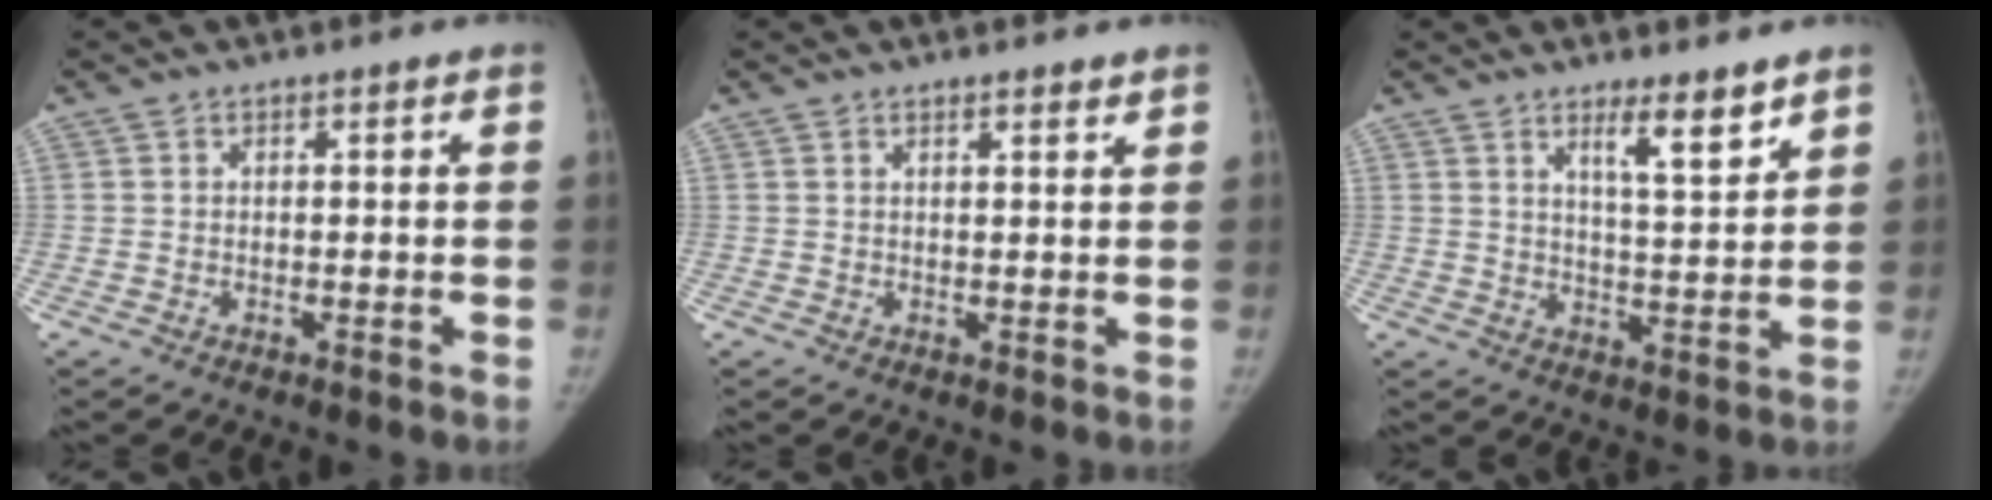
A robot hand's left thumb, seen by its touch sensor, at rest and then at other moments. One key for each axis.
{"total": 1.8, "fx": 1.5, "fy": 0.4, "fz": 0.8, "tx": -0.005, "ty": -0.007, "tz": 0.023}
{"total": 6.9, "fx": 4.9, "fy": 1.3, "fz": 4.7, "tx": -0.064, "ty": -0.041, "tz": 0.078}